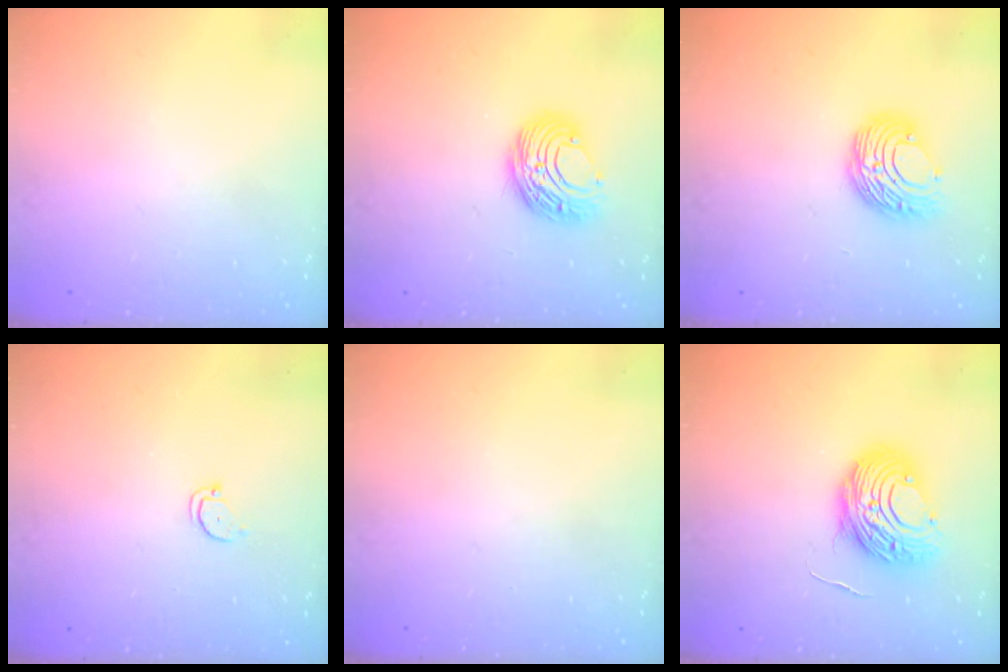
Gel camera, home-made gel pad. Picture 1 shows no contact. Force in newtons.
{"total": 9.0, "press": 9.0, "slide": 0.2}
{"total": 9.1, "press": 9.1, "slide": 0.4}
{"total": 2.0, "press": 2.0, "slide": 0.2}
{"total": 0.0}
{"total": 12.0, "press": 12.0, "slide": 0.9}